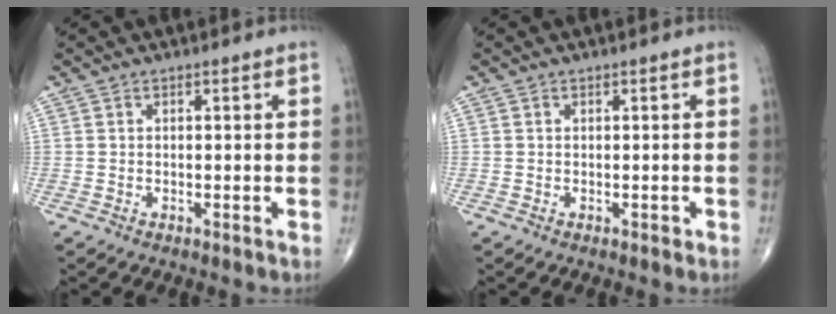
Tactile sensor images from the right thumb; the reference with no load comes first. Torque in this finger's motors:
{"motor_torque": [-0.14, 0.07, -0.14, -0.03, 0.03]}